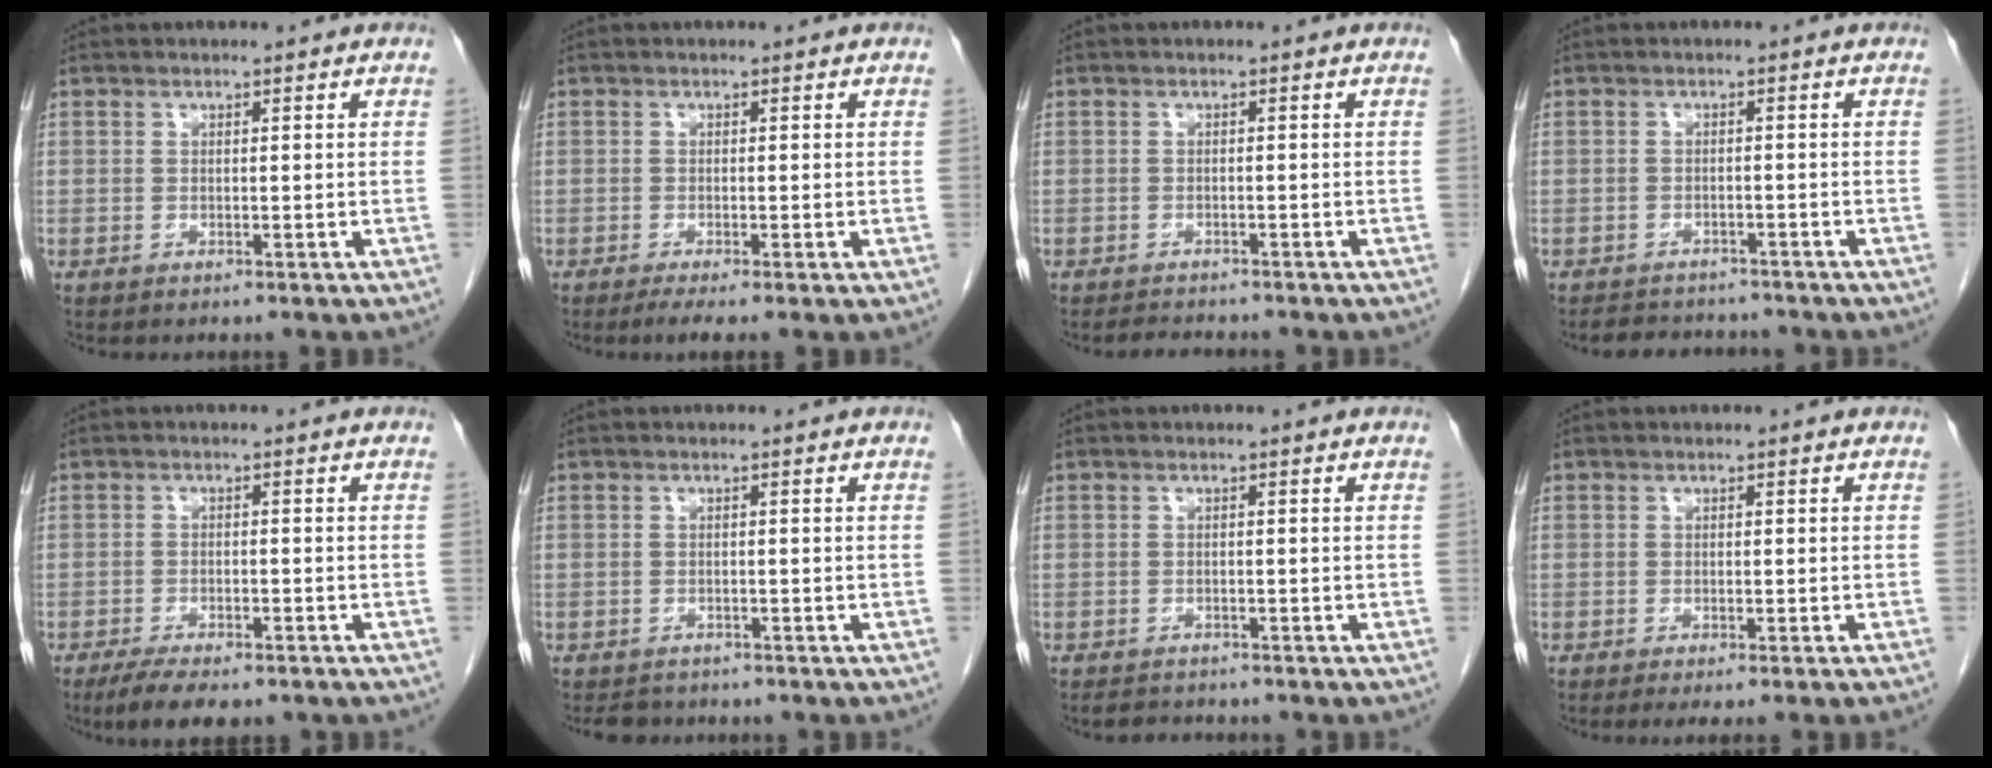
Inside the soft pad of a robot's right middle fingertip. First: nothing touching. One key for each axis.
{"total": 3.1, "fx": -2.0, "fy": -0.1, "fz": 2.3, "tx": -0.041, "ty": -0.012, "tz": -0.038}
{"total": 2.4, "fx": -2.3, "fy": 0.4, "fz": 0.5, "tx": -0.014, "ty": -0.009, "tz": -0.034}
{"total": 5.4, "fx": -5.0, "fy": 1.9, "fz": 0.9, "tx": -0.012, "ty": -0.001, "tz": -0.069}
{"total": 7.3, "fx": -5.6, "fy": 2.1, "fz": 4.2, "tx": -0.064, "ty": -0.013, "tz": -0.083}
{"total": 2.6, "fx": -2.3, "fy": 1.2, "fz": 0.1, "tx": -0.007, "ty": -0.002, "tz": -0.034}
{"total": 2.6, "fx": -2.4, "fy": 0.9, "fz": 0.4, "tx": -0.011, "ty": -0.006, "tz": -0.035}
{"total": 3.2, "fx": -2.5, "fy": -0.7, "fz": 1.8, "tx": -0.018, "ty": -0.006, "tz": -0.034}